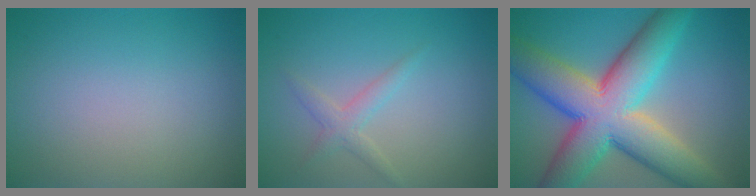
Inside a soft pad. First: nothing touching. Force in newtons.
{"total": 1.7, "press": 1.7, "slide": 0.1}
{"total": 13.5, "press": 13.5, "slide": 0.5}